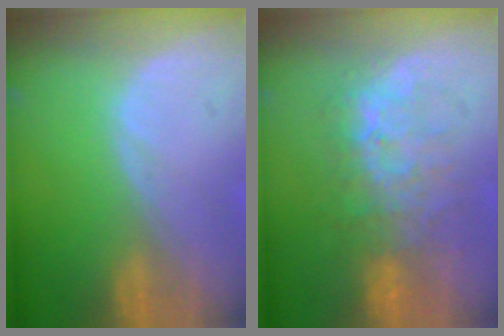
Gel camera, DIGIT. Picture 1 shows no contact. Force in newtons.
{"total": 8.1, "press": 7.9, "slide": 1.8}